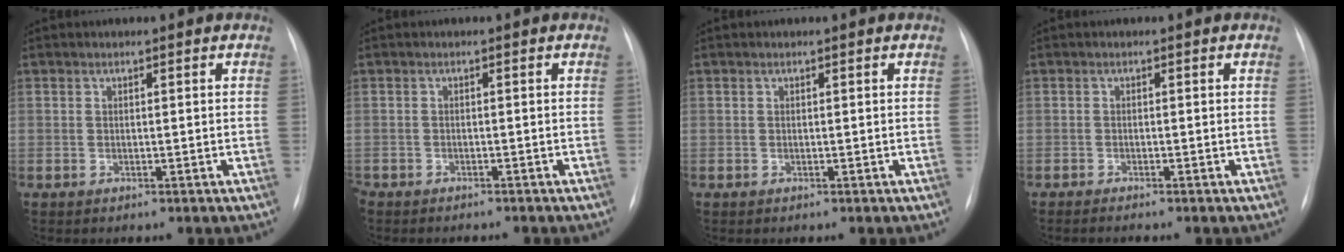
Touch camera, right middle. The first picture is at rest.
{"total": 3.8, "force": [-3.5, 1.1, 1.1], "torque": [-0.009, -0.006, -0.050]}
{"total": 0.0}
{"total": 1.9, "force": [-1.6, -0.1, 1.1], "torque": [-0.012, -0.002, -0.020]}